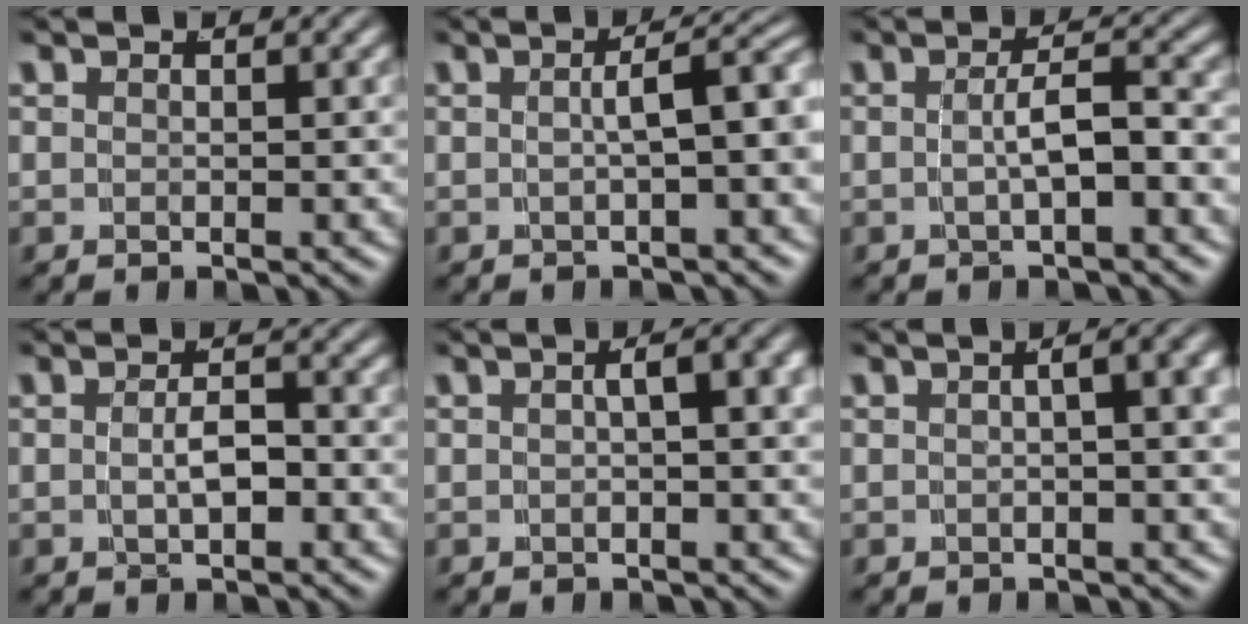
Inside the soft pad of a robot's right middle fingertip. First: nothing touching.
{"total": 4.5, "force": [-0.7, 1.1, 4.3], "torque": [-0.042, 0.010, -0.007]}
{"total": 2.8, "force": [-1.3, 0.3, 2.4], "torque": [-0.036, 0.000, -0.019]}
{"total": 2.1, "force": [-0.8, 0.5, 1.8], "torque": [-0.033, -0.007, -0.007]}
{"total": 2.8, "force": [0.2, 0.6, 2.7], "torque": [-0.024, 0.011, 0.003]}
{"total": 3.0, "force": [0.2, 0.5, 2.9], "torque": [-0.020, 0.016, 0.003]}